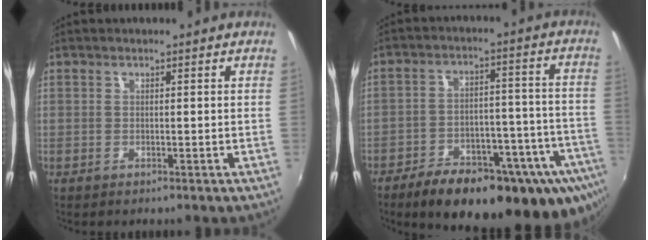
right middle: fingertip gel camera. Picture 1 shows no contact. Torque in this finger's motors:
{"motor_torque": [1.65, -0.48, 0.73, 0.21]}